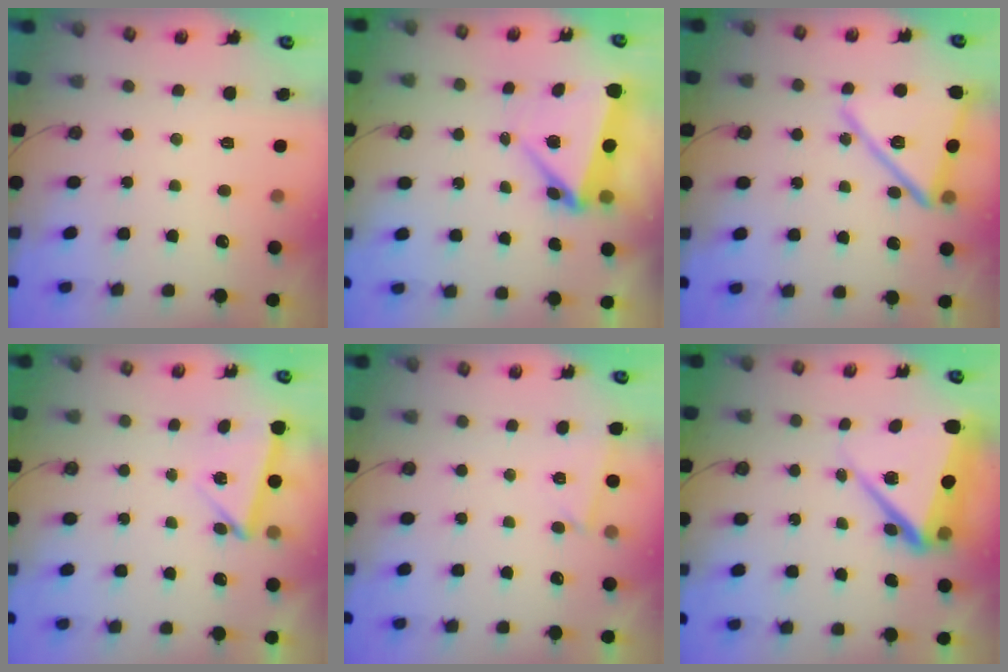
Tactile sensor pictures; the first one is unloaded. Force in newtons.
{"total": 6.2, "press": 5.9, "slide": 2.0}
{"total": 17.9, "press": 17.9, "slide": 1.4}
{"total": 4.7, "press": 4.6, "slide": 0.9}
{"total": 2.3, "press": 2.2, "slide": 0.9}
{"total": 12.2, "press": 11.3, "slide": 4.5}